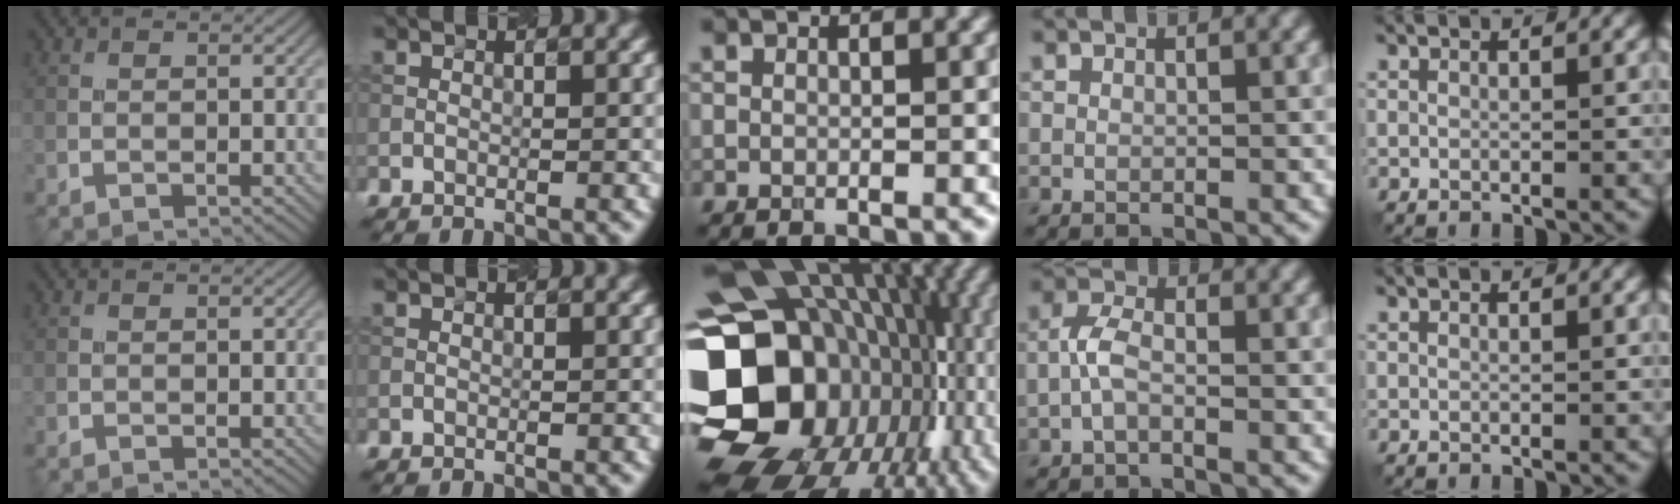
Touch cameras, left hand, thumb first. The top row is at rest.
{"middle": {"total": 22.1, "force": [-2.5, 18.0, 12.4], "torque": [-0.214, -0.019, -0.061]}, "ring": {"total": 2.3, "force": [-0.8, 1.0, 1.9], "torque": [-0.044, 0.008, -0.023]}}